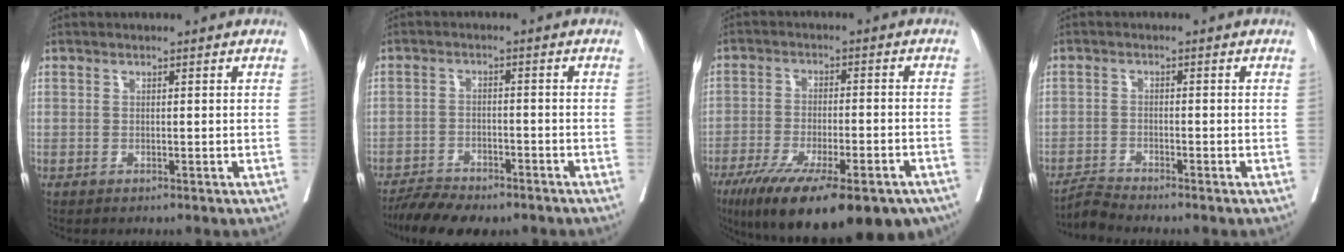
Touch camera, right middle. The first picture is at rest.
{"total": 7.8, "force": [-6.8, 2.1, 3.4], "torque": [-0.049, -0.005, -0.108]}
{"total": 22.7, "force": [-15.9, 5.6, 15.2], "torque": [-0.208, -0.033, -0.229]}
{"total": 2.6, "force": [-2.4, -0.9, -0.1], "torque": [-0.001, -0.015, -0.048]}